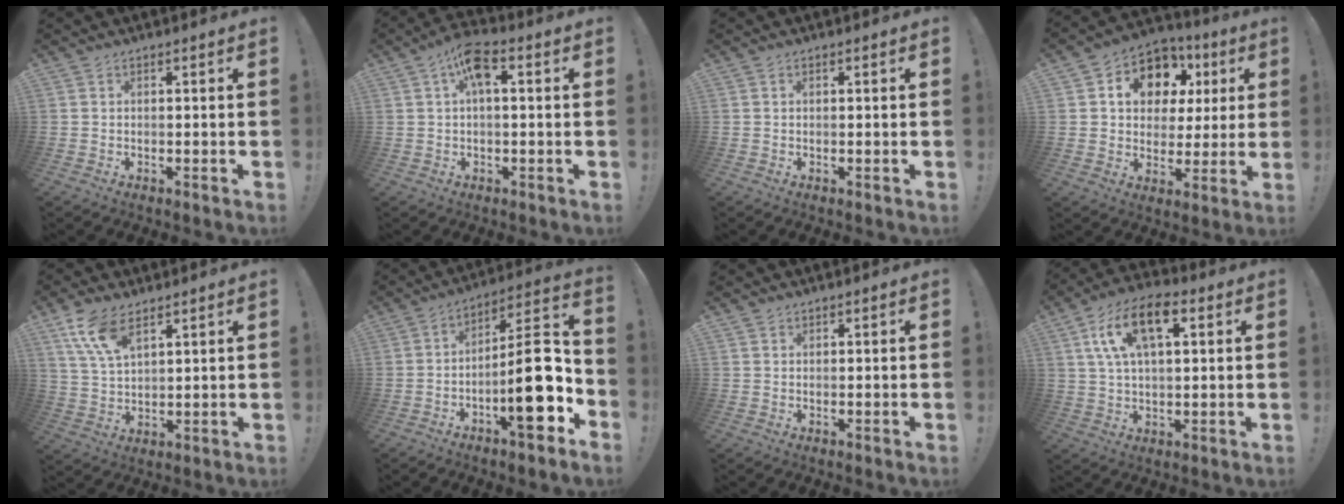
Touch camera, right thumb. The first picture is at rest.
{"total": 7.6, "force": [1.8, 3.1, 6.7], "torque": [-0.118, 0.006, 0.032]}
{"total": 0.0}
{"total": 12.1, "force": [5.2, 9.5, 5.5], "torque": [-0.091, -0.030, 0.105]}
{"total": 10.2, "force": [6.4, 4.6, 6.4], "torque": [-0.120, -0.022, 0.123]}
{"total": 20.3, "force": [-5.0, 6.5, 18.6], "torque": [-0.265, 0.034, -0.074]}
{"total": 0.9, "force": [0.8, 0.4, 0.1], "torque": [0.005, -0.004, 0.014]}
{"total": 14.3, "force": [5.3, 7.1, 11.2], "torque": [-0.196, 0.004, 0.095]}